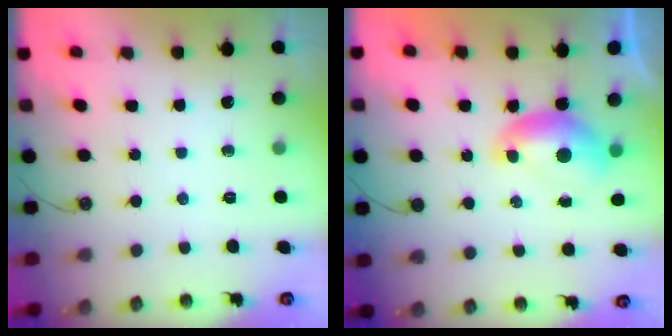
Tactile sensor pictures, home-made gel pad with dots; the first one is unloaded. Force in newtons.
{"total": 0.0}